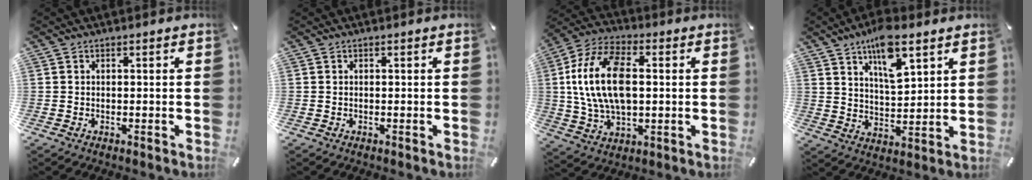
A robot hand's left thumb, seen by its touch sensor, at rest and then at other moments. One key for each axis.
{"total": 0.0}
{"total": 16.6, "fx": 1.5, "fy": 10.2, "fz": 13.0, "tx": -0.278, "ty": 0.005, "tz": 0.025}
{"total": 11.4, "fx": 7.5, "fy": 4.6, "fz": 7.3, "tx": -0.120, "ty": -0.029, "tz": 0.130}